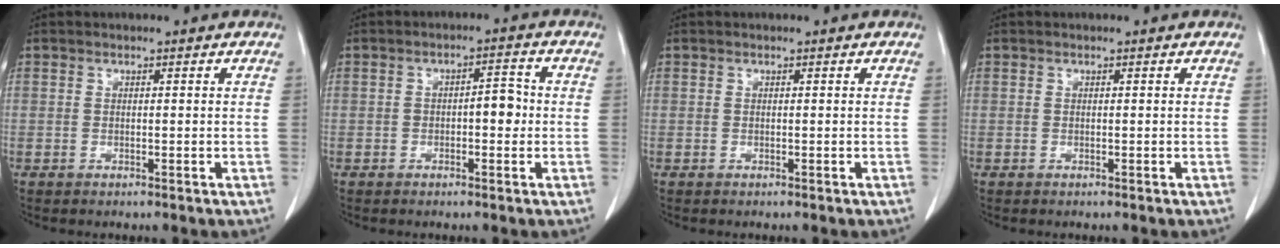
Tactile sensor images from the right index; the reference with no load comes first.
{"total": 3.7, "force": [-0.4, 1.5, 3.4], "torque": [-0.046, 0.013, -0.007]}
{"total": 0.0}
{"total": 0.0}